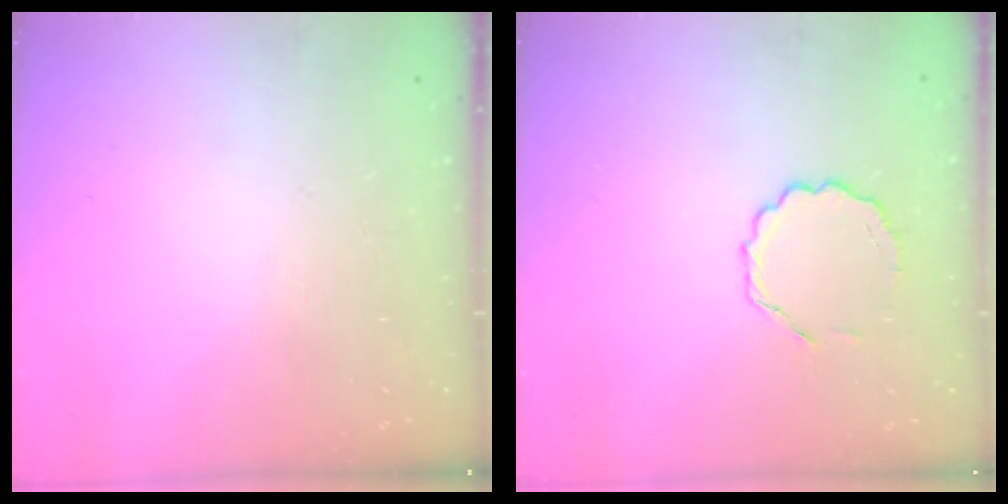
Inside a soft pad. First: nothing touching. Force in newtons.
{"total": 3.4, "press": 3.3, "slide": 1.0}